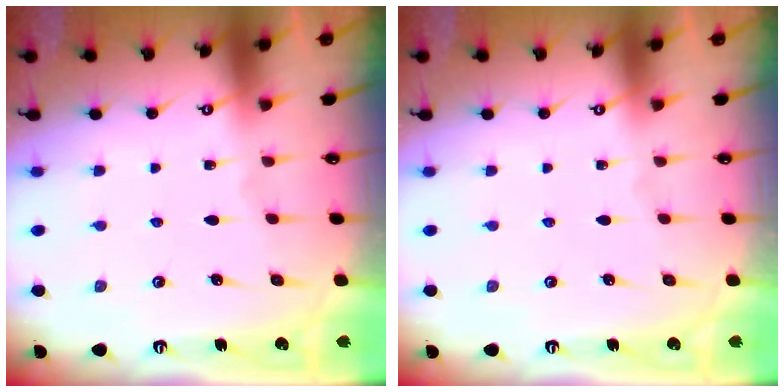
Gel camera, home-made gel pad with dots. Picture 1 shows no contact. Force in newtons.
{"total": 0.0}